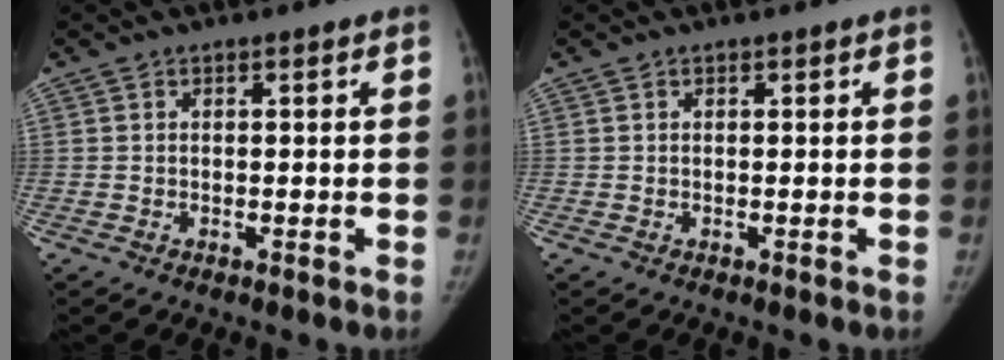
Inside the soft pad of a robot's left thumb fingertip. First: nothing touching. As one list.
[{"total": 0.0}]